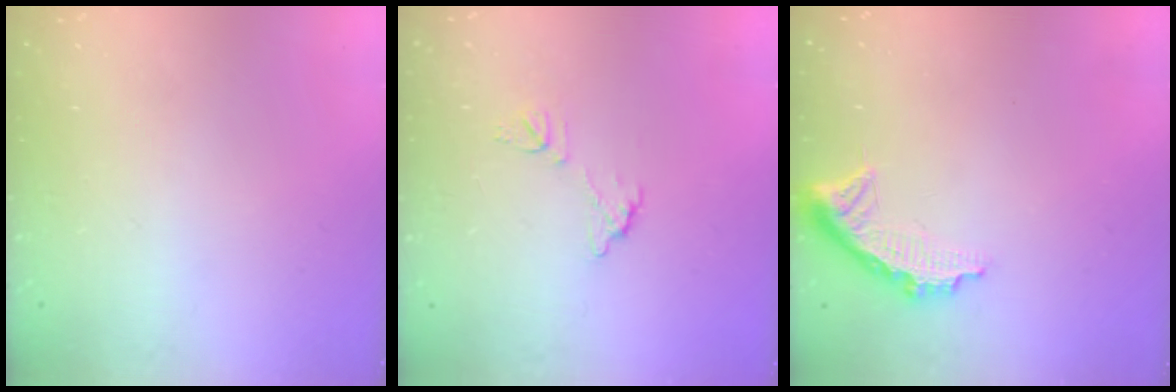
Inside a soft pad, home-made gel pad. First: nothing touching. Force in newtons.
{"total": 6.6, "press": 6.6, "slide": 0.3}
{"total": 9.5, "press": 9.5, "slide": 0.5}